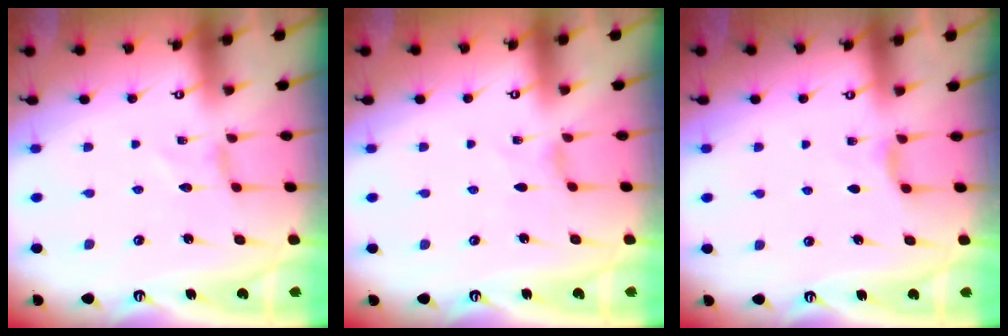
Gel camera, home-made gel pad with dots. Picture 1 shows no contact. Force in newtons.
{"total": 0.6, "press": 0.6, "slide": 0.2}
{"total": 4.7, "press": 4.7, "slide": 0.6}